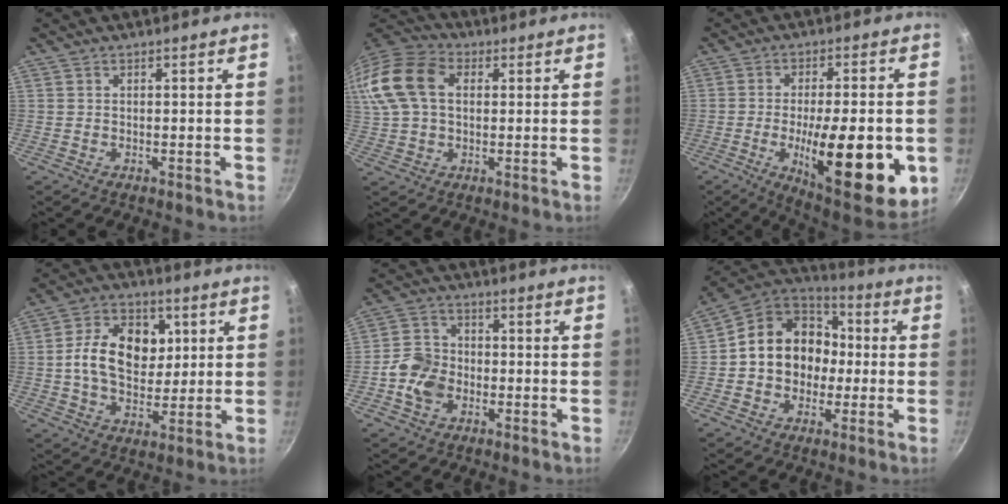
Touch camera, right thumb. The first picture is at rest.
{"total": 17.4, "force": [3.6, 12.0, 12.1], "torque": [-0.253, 0.029, 0.054]}
{"total": 22.5, "force": [-5.2, 7.3, 20.6], "torque": [-0.277, -0.003, -0.071]}
{"total": 14.1, "force": [2.3, 10.1, 9.5], "torque": [-0.128, 0.002, 0.030]}
{"total": 8.0, "force": [-2.4, 6.2, 4.4], "torque": [-0.063, 0.021, -0.056]}
{"total": 16.3, "force": [-0.4, 13.6, 8.9], "torque": [-0.107, 0.043, -0.019]}